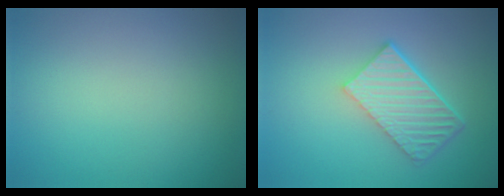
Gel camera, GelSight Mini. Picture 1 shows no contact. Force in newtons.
{"total": 5.8, "press": 4.0, "slide": 4.2}